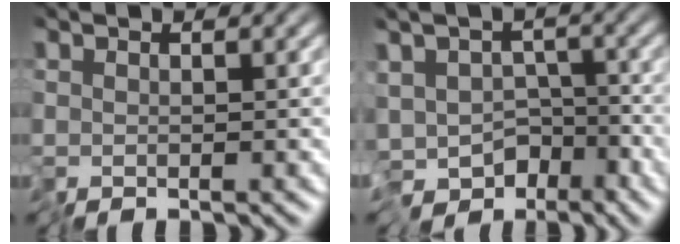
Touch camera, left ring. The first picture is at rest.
{"total": 6.9, "force": [-4.4, 3.8, 3.7], "torque": [-0.059, -0.009, -0.083]}